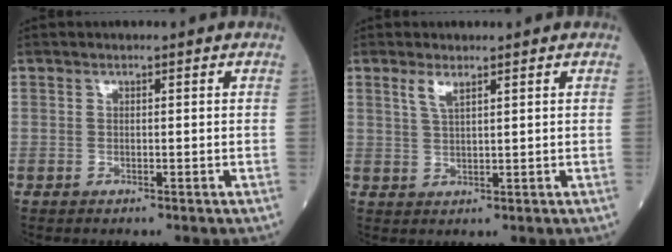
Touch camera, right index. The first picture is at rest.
{"total": 2.4, "force": [1.6, 0.4, 1.8], "torque": [-0.043, -0.001, 0.033]}